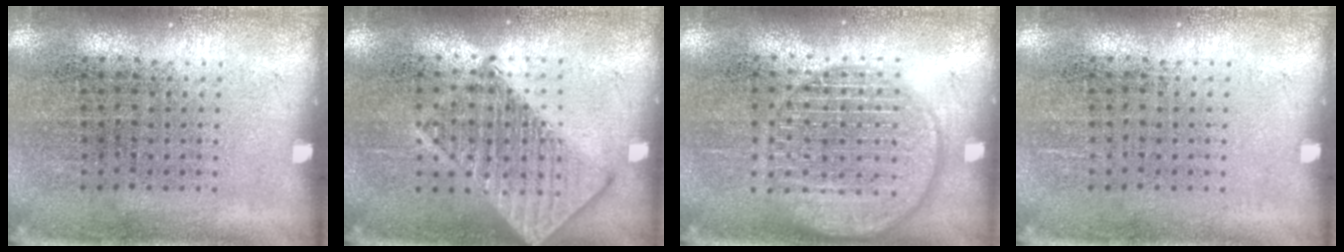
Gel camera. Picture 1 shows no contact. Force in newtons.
{"total": 2.9, "press": 2.9, "slide": 0.4}
{"total": 2.3, "press": 2.3, "slide": 0.3}
{"total": 0.0}